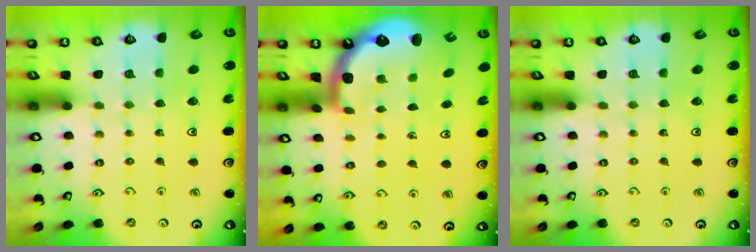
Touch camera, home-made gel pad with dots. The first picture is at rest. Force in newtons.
{"total": 1.5, "press": 1.4, "slide": 0.6}
{"total": 0.0}